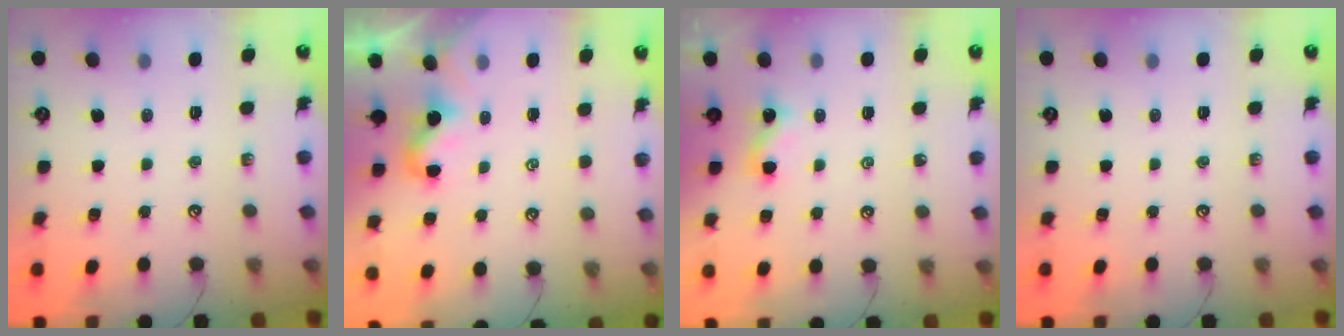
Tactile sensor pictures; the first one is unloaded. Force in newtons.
{"total": 2.1, "press": 2.0, "slide": 0.4}
{"total": 2.0, "press": 2.0, "slide": 0.4}
{"total": 0.0}